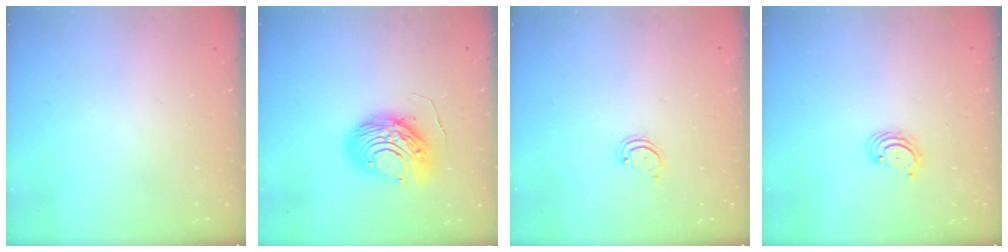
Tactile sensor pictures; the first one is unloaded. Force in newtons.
{"total": 11.1, "press": 11.0, "slide": 1.0}
{"total": 2.5, "press": 2.5, "slide": 0.2}
{"total": 3.1, "press": 3.1, "slide": 0.3}